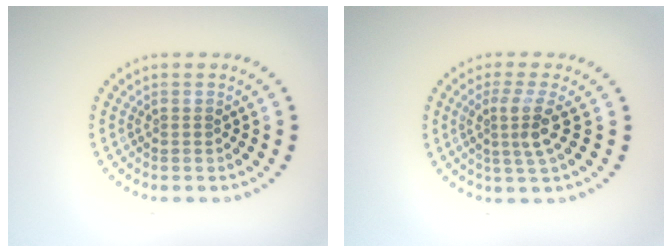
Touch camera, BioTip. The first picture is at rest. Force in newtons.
{"total": 2.9, "press": 2.2, "slide": 1.9}